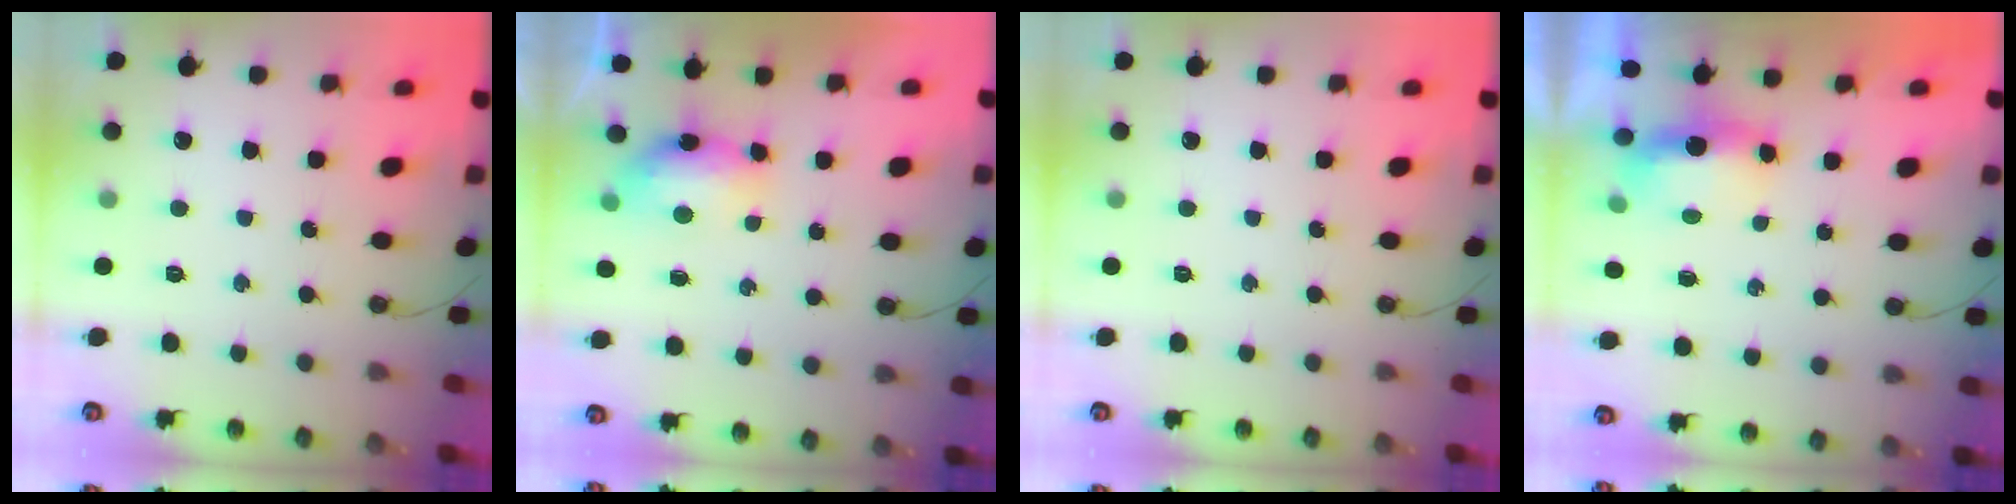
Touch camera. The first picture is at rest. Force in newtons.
{"total": 7.2, "press": 7.1, "slide": 1.0}
{"total": 0.0}
{"total": 5.4, "press": 5.4, "slide": 0.7}